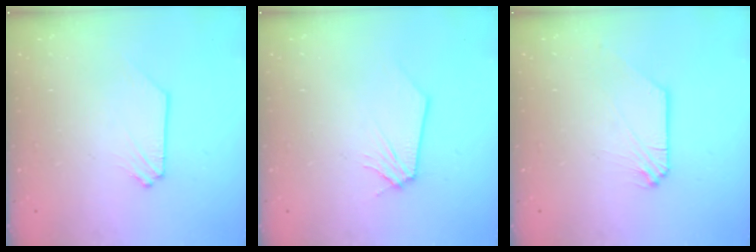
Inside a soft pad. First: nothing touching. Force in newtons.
{"total": 0.0}
{"total": 0.0}